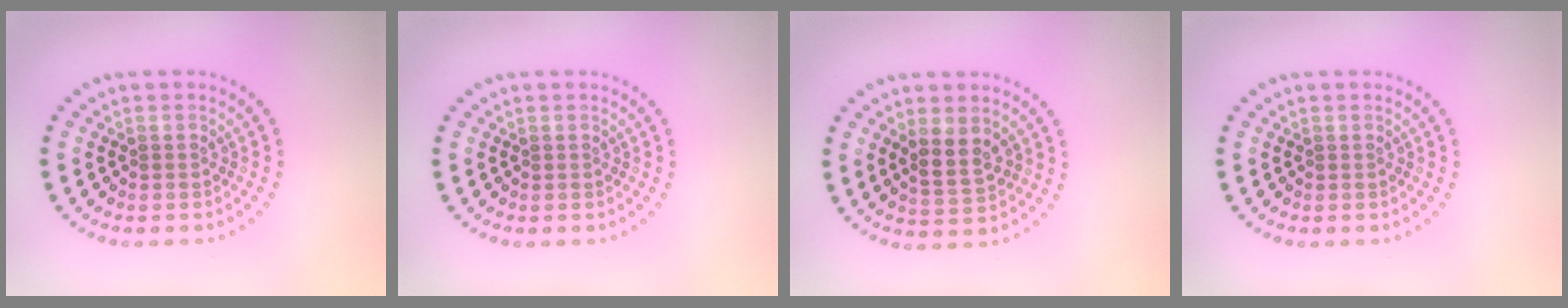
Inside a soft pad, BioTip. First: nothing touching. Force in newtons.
{"total": 0.0}
{"total": 2.5, "press": 2.4, "slide": 0.8}
{"total": 0.0}